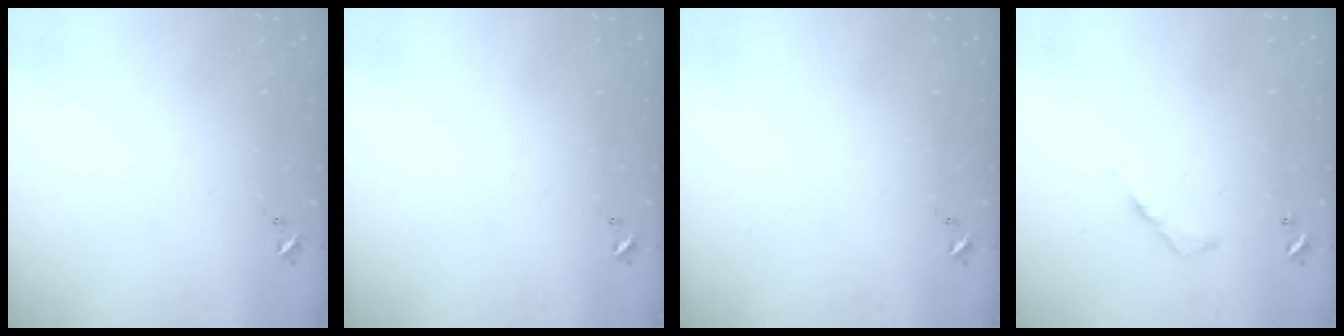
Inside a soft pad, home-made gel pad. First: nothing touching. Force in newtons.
{"total": 0.0}
{"total": 0.0}
{"total": 4.9, "press": 4.9, "slide": 0.4}